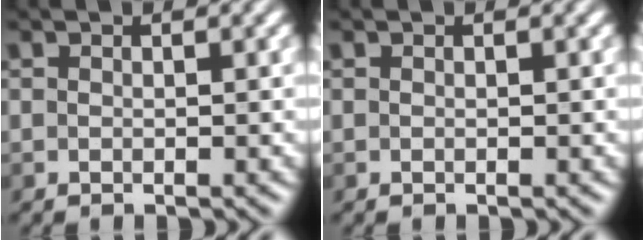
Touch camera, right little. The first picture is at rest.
{"total": 0.0}